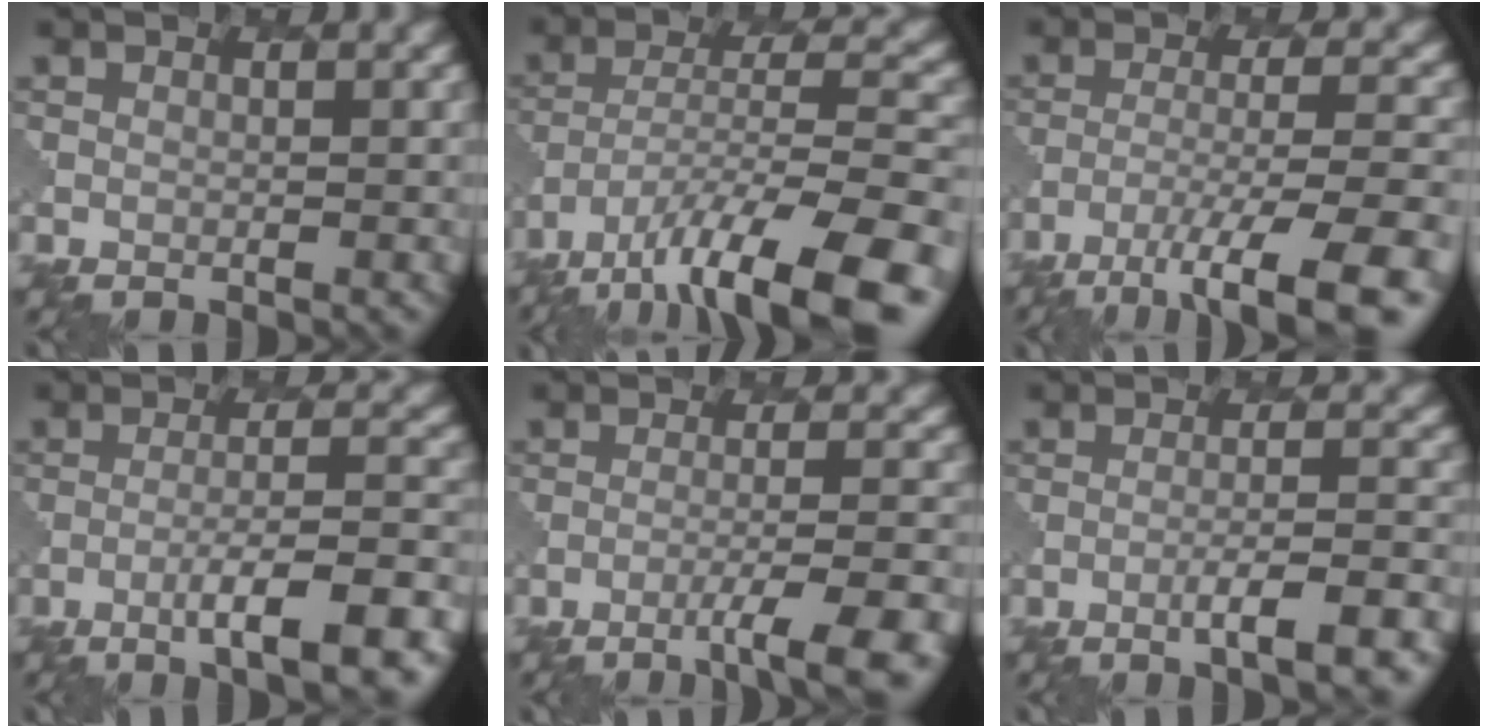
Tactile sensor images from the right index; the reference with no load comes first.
{"total": 12.5, "force": [-8.3, 3.3, 8.7], "torque": [-0.153, -0.003, -0.142]}
{"total": 9.2, "force": [-6.2, 2.0, 6.5], "torque": [-0.108, -0.005, -0.096]}
{"total": 7.8, "force": [-4.1, 1.4, 6.5], "torque": [-0.093, 0.007, -0.064]}
{"total": 6.5, "force": [-3.9, 1.1, 5.1], "torque": [-0.069, 0.005, -0.057]}
{"total": 5.2, "force": [-2.9, 0.8, 4.2], "torque": [-0.058, 0.007, -0.049]}